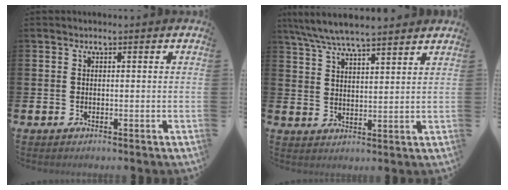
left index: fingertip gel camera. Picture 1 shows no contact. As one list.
[{"total": 6.7, "force": [6.3, 0.6, 2.1], "torque": [-0.061, -0.025, 0.114]}]